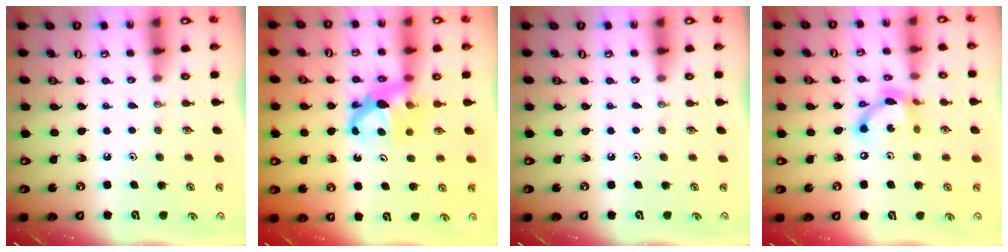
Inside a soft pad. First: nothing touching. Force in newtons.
{"total": 7.1, "press": 7.0, "slide": 0.3}
{"total": 0.0}
{"total": 12.5, "press": 12.5, "slide": 0.5}